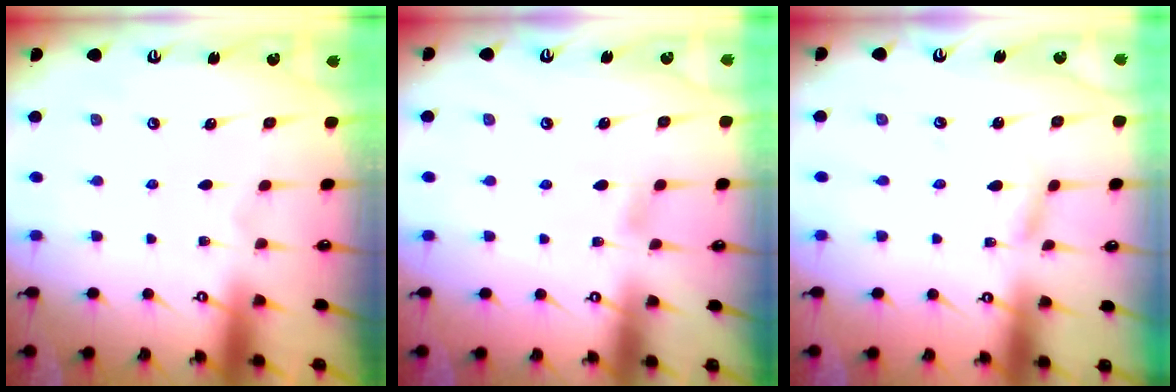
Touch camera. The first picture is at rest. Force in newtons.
{"total": 4.1, "press": 4.1, "slide": 0.6}
{"total": 2.5, "press": 2.5, "slide": 0.2}